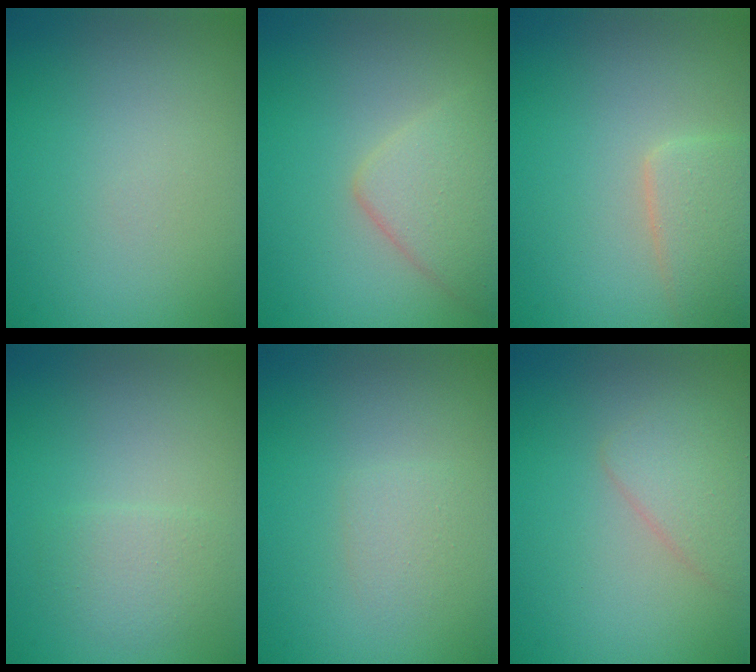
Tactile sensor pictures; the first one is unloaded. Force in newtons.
{"total": 3.8, "press": 3.8, "slide": 0.2}
{"total": 2.9, "press": 2.9, "slide": 0.3}
{"total": 1.8, "press": 1.8, "slide": 0.1}
{"total": 1.1, "press": 1.1, "slide": 0.1}
{"total": 2.1, "press": 2.1, "slide": 0.1}